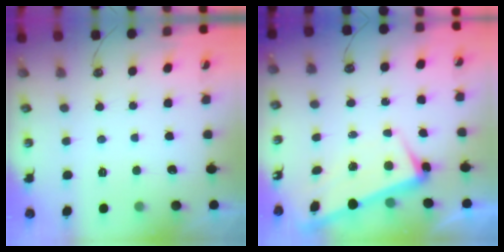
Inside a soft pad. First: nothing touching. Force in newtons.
{"total": 3.0, "press": 2.9, "slide": 0.8}